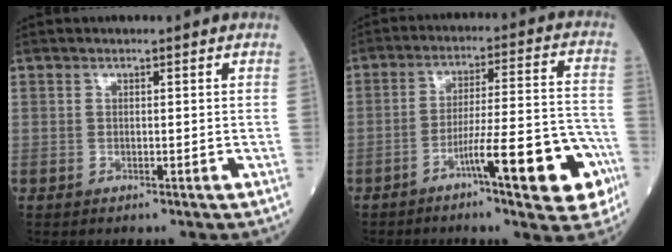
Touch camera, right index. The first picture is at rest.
{"total": 13.5, "force": [-6.4, 1.5, 11.8], "torque": [-0.176, 0.020, -0.089]}